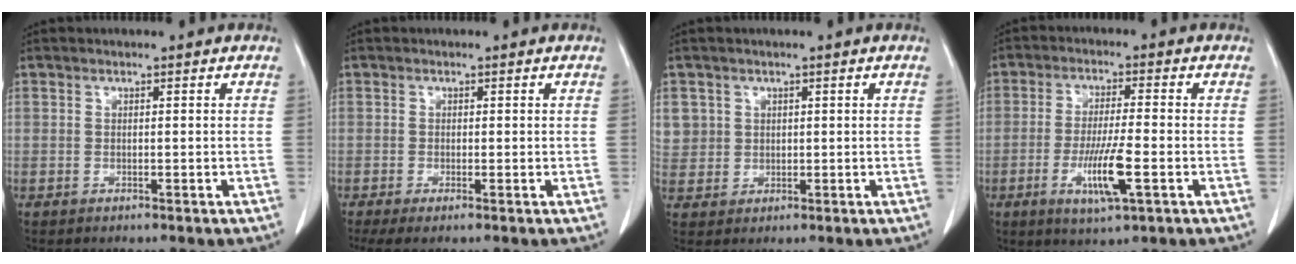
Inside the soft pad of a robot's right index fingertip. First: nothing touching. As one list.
[{"total": 2.3, "force": [-1.2, 0.5, 1.9], "torque": [-0.035, -0.008, -0.020]}, {"total": 4.2, "force": [1.6, 3.9, 0.2], "torque": [0.006, 0.005, 0.036]}, {"total": 8.2, "force": [-2.8, 0.5, 7.7], "torque": [-0.146, -0.016, -0.049]}]